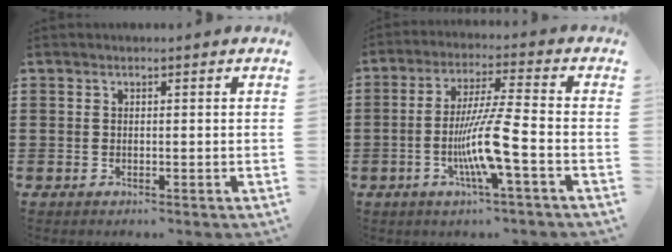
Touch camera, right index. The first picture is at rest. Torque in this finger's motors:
{"motor_torque": [2.14, 0.00, 0.44, 0.21]}